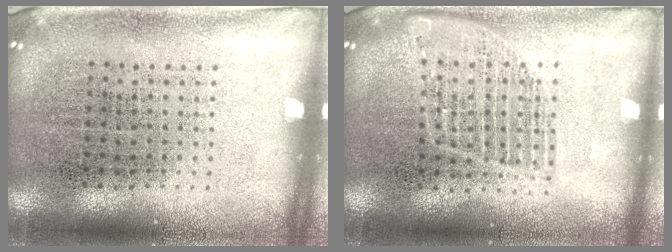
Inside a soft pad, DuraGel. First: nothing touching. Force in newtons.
{"total": 1.3, "press": 1.2, "slide": 0.5}